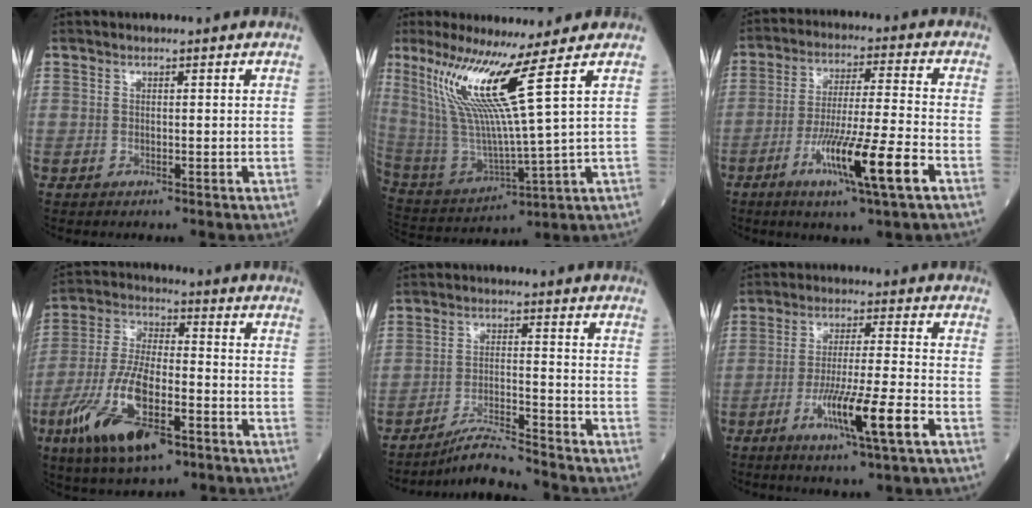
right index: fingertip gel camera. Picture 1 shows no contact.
{"total": 14.5, "force": [7.5, -2.5, 12.2], "torque": [-0.247, -0.018, 0.146]}
{"total": 12.9, "force": [-5.7, -0.3, 11.6], "torque": [-0.212, -0.018, -0.101]}
{"total": 15.5, "force": [-7.4, 5.0, 12.6], "torque": [-0.262, -0.012, -0.130]}
{"total": 7.1, "force": [-6.6, -1.0, 2.2], "torque": [-0.042, -0.017, -0.119]}
{"total": 10.6, "force": [-4.6, -0.5, 9.5], "torque": [-0.174, -0.014, -0.083]}